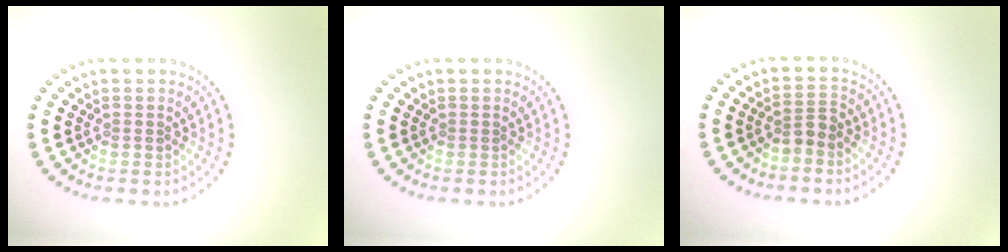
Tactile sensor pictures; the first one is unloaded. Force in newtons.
{"total": 0.0}
{"total": 1.7, "press": 1.3, "slide": 1.1}